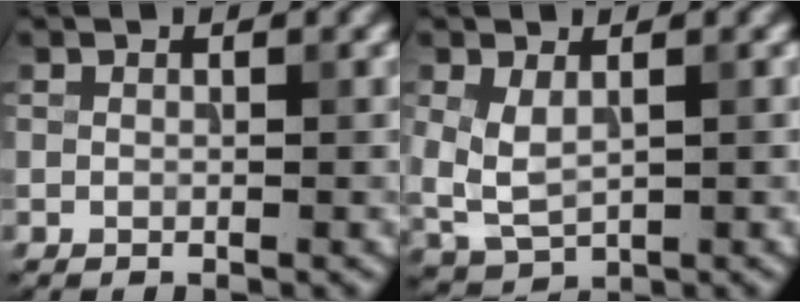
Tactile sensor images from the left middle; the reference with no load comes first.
{"total": 3.3, "force": [0.6, 1.8, 2.7], "torque": [-0.065, 0.001, 0.015]}